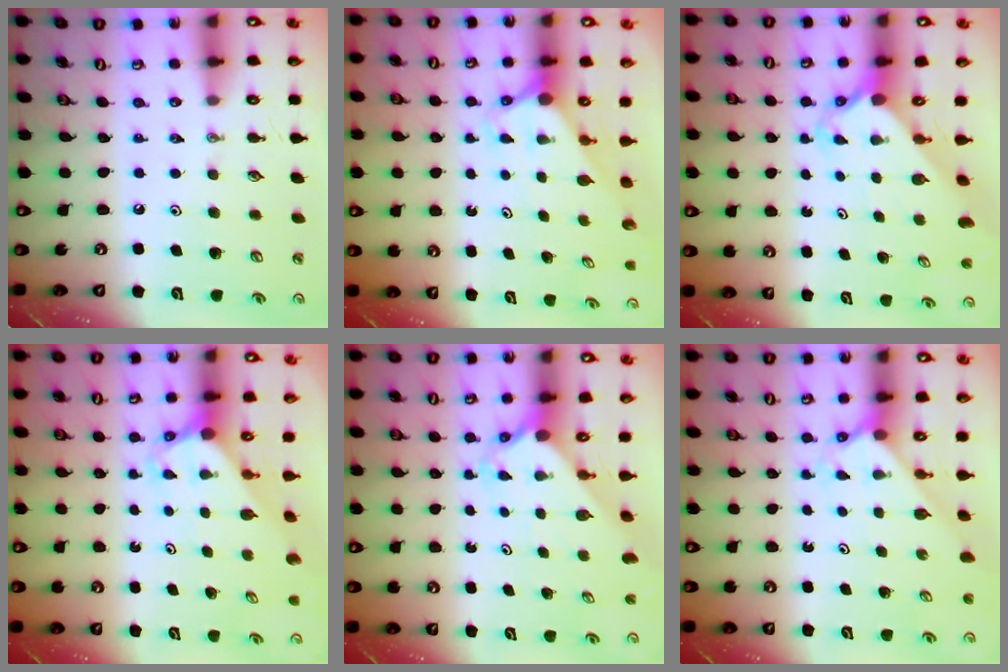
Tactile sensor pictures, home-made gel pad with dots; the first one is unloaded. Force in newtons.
{"total": 2.7, "press": 2.7, "slide": 0.0}
{"total": 2.3, "press": 2.3, "slide": 0.2}
{"total": 3.0, "press": 3.0, "slide": 0.2}
{"total": 2.1, "press": 2.1, "slide": 0.2}
{"total": 2.3, "press": 2.3, "slide": 0.2}